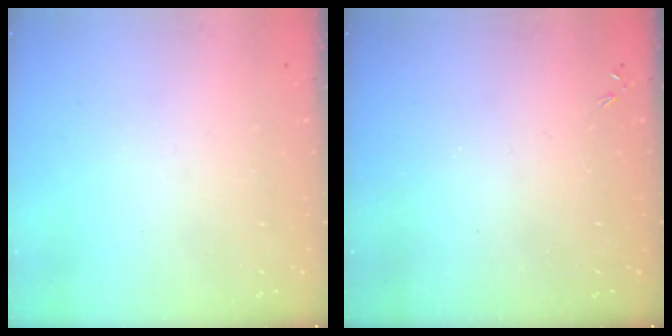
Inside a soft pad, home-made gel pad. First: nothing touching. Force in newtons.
{"total": 0.0}